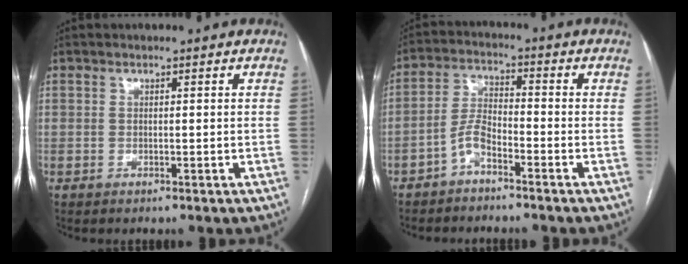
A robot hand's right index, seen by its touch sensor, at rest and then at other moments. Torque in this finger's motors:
{"motor_torque": [0.16, -0.29, 0.11, 0.09]}